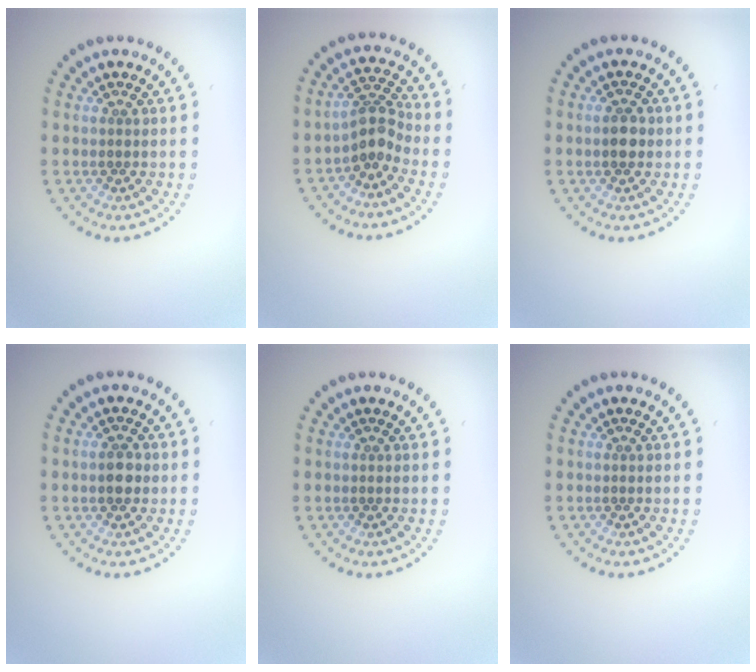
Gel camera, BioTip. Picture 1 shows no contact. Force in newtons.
{"total": 2.8, "press": 2.2, "slide": 1.8}
{"total": 1.9, "press": 1.9, "slide": 0.2}
{"total": 1.9, "press": 1.9, "slide": 0.2}
{"total": 0.0}
{"total": 0.0}